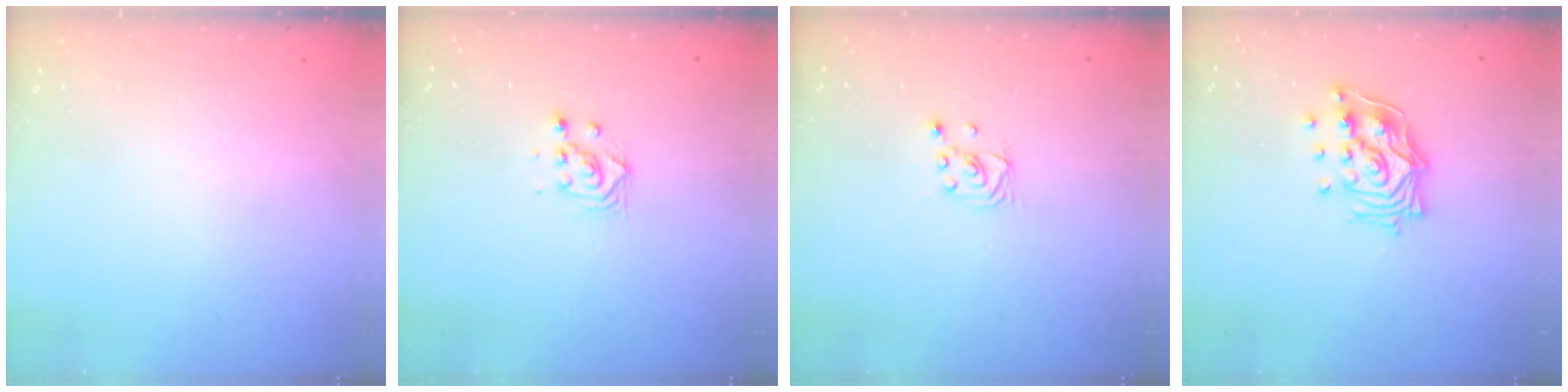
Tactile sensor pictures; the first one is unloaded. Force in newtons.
{"total": 2.8, "press": 2.8, "slide": 0.1}
{"total": 1.6, "press": 1.6, "slide": 0.0}
{"total": 13.3, "press": 13.3, "slide": 1.2}